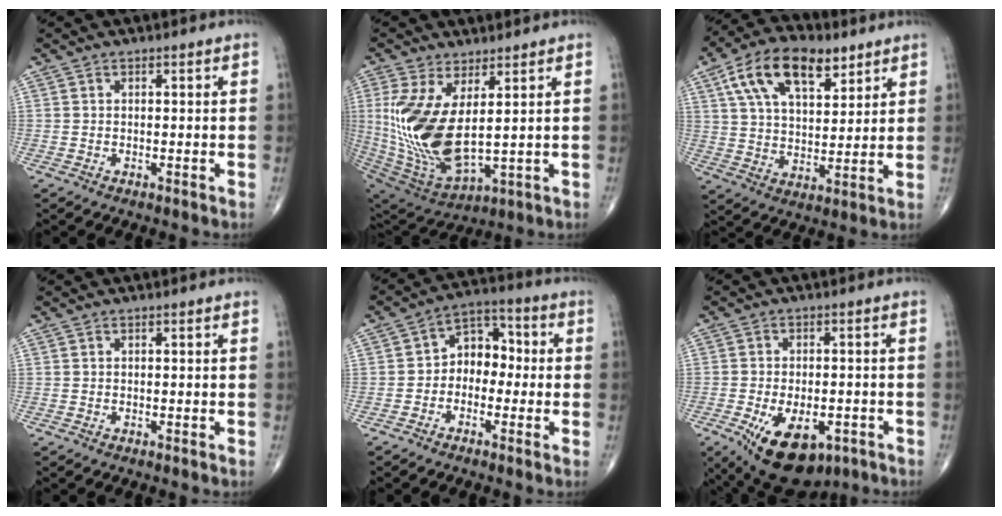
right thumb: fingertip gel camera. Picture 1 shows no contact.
{"total": 17.4, "force": [2.7, 7.6, 15.5], "torque": [-0.334, -0.034, 0.075]}
{"total": 16.3, "force": [8.2, 8.4, 11.3], "torque": [-0.172, -0.015, 0.144]}
{"total": 0.0}
{"total": 7.8, "force": [-0.8, 5.9, 5.1], "torque": [-0.041, 0.038, -0.033]}
{"total": 14.0, "force": [-6.3, 7.6, 9.9], "torque": [-0.161, 0.004, -0.081]}